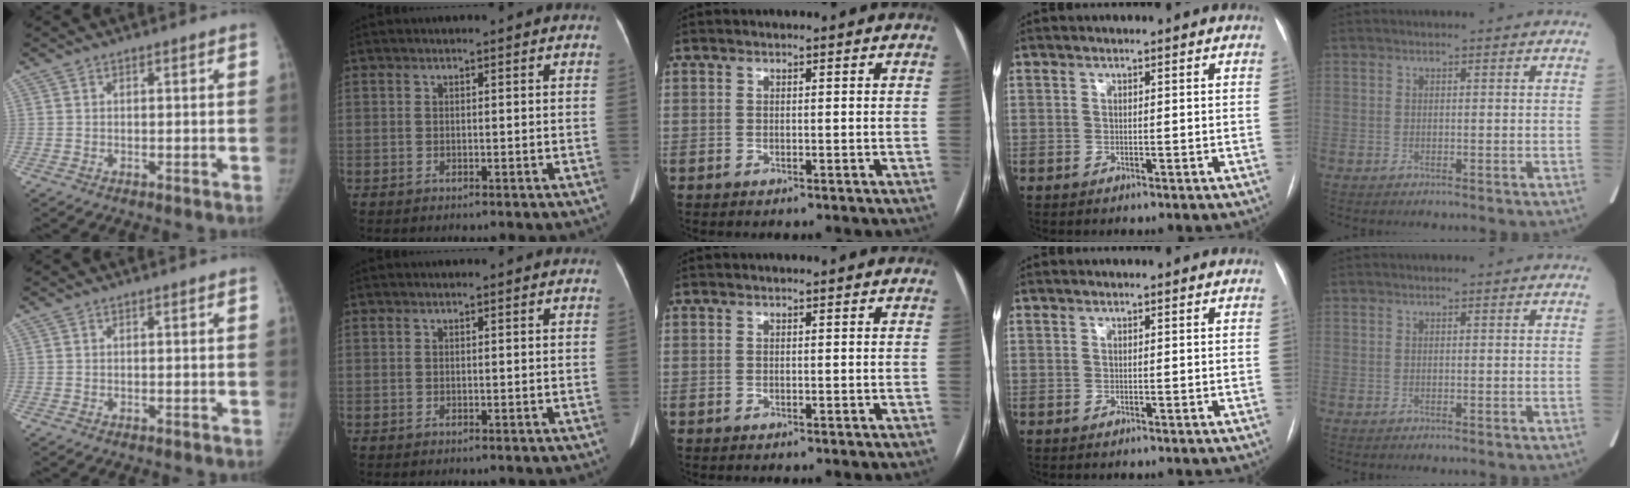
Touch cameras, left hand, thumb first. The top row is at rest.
{}